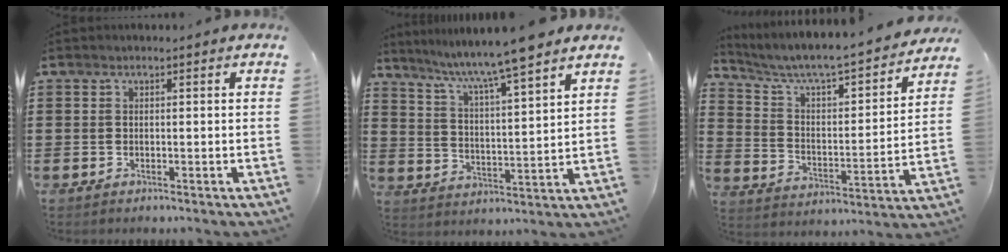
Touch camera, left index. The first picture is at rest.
{"total": 7.6, "force": [6.6, -0.7, 3.7], "torque": [-0.095, -0.041, 0.108]}
{"total": 5.1, "force": [4.5, 0.4, 2.4], "torque": [-0.070, -0.045, 0.067]}